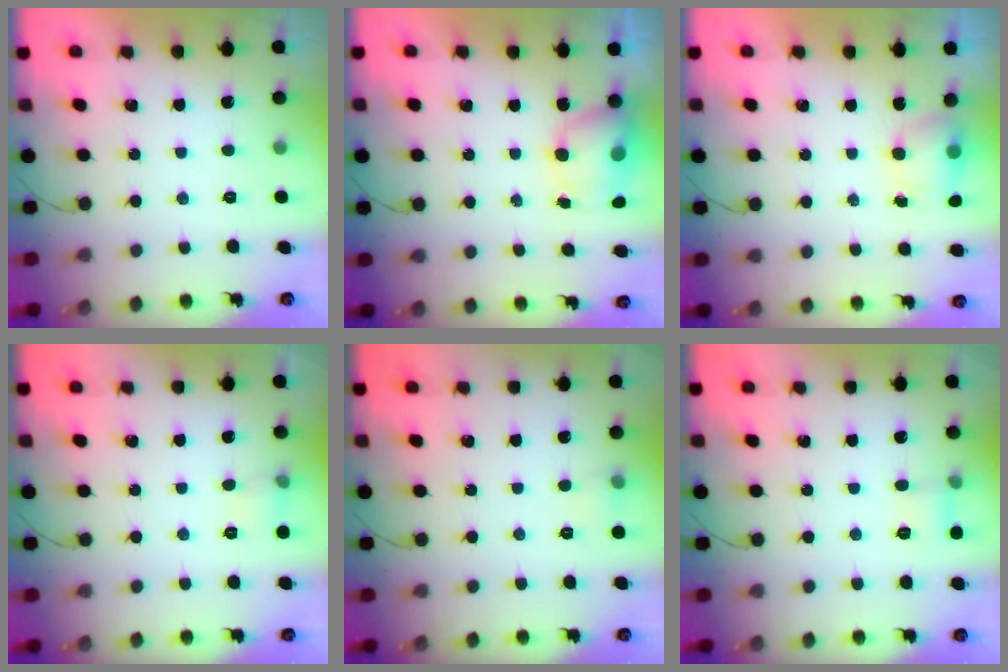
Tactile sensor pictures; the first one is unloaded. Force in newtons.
{"total": 7.1, "press": 7.1, "slide": 1.0}
{"total": 6.9, "press": 5.5, "slide": 4.3}
{"total": 5.4, "press": 5.2, "slide": 1.7}
{"total": 4.3, "press": 4.0, "slide": 1.5}
{"total": 4.9, "press": 4.6, "slide": 1.6}